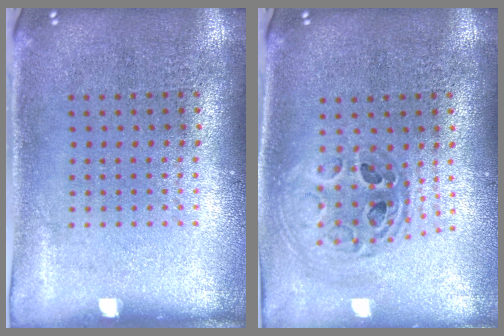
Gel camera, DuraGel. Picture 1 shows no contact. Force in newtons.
{"total": 0.9, "press": 0.8, "slide": 0.1}